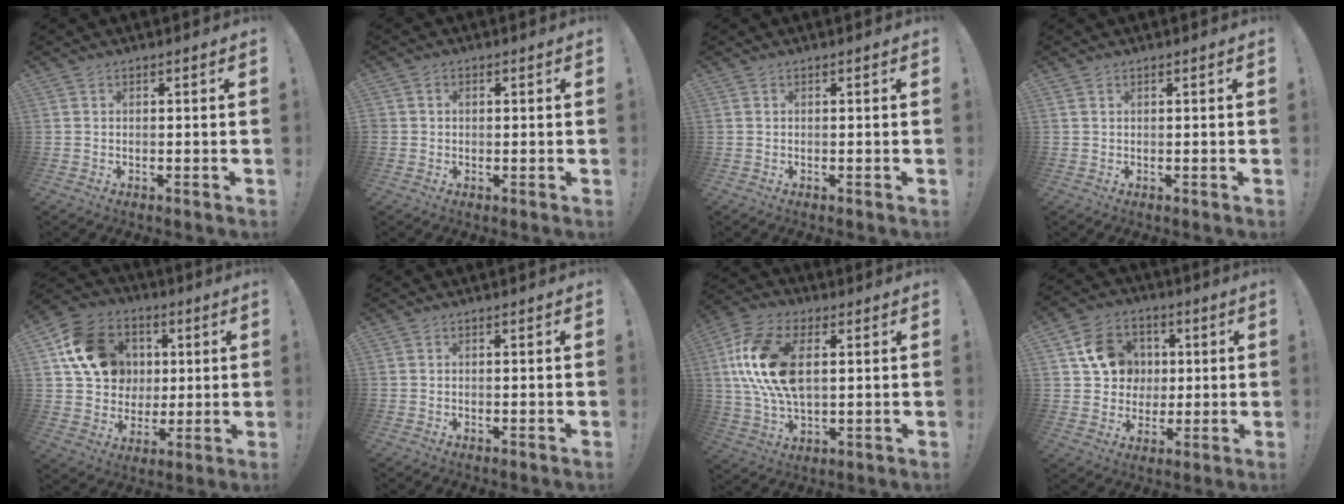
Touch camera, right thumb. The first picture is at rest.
{"total": 1.3, "force": [0.0, 1.2, 0.4], "torque": [-0.010, 0.005, 0.001]}
{"total": 0.0}
{"total": 0.7, "force": [0.5, 0.4, 0.2], "torque": [-0.004, -0.001, 0.011]}
{"total": 16.7, "force": [4.6, 14.1, 7.9], "torque": [-0.107, -0.003, 0.105]}
{"total": 0.0}
{"total": 17.8, "force": [3.7, 10.2, 14.1], "torque": [-0.271, -0.002, 0.067]}
{"total": 13.0, "force": [3.0, 11.7, 4.8], "torque": [-0.059, 0.001, 0.068]}